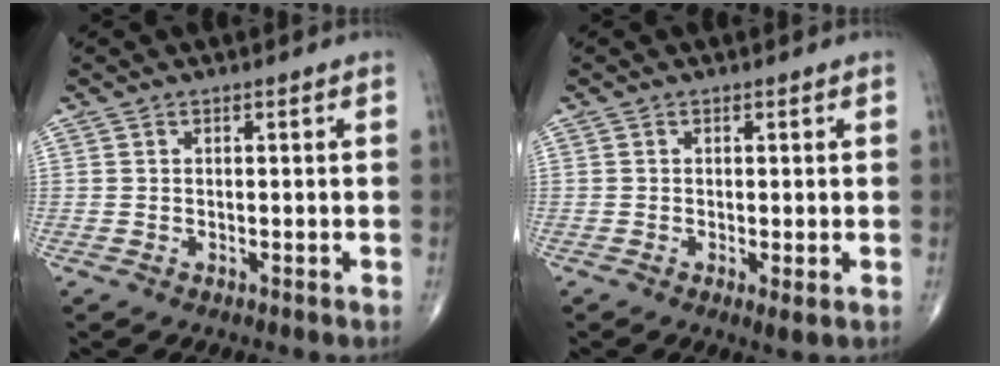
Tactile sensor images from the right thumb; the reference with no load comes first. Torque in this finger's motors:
{"motor_torque": [-0.33, 0.06, -0.21, -0.02, 0.00]}